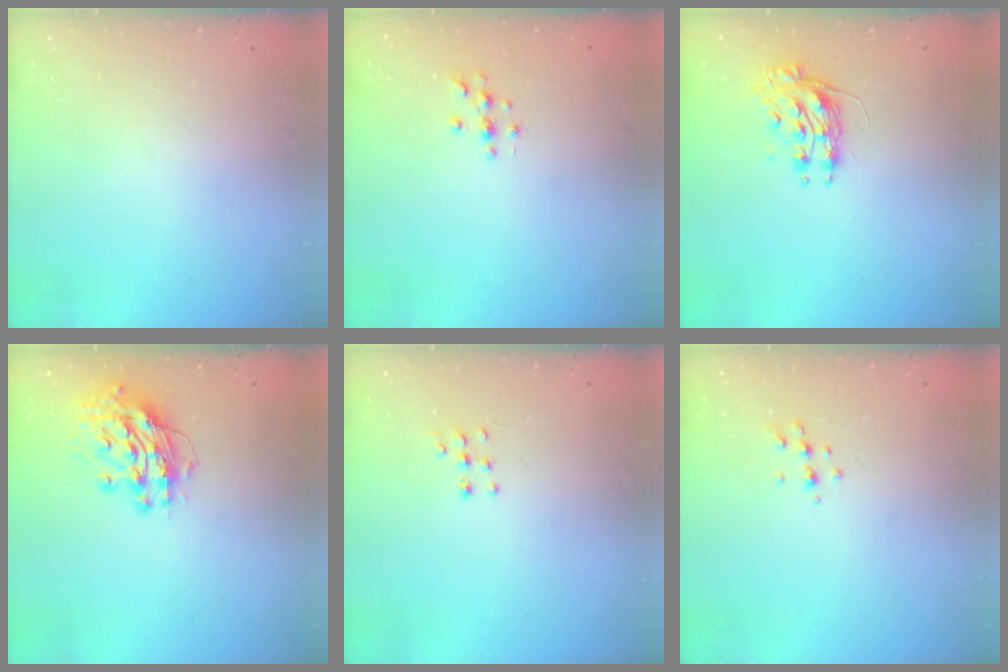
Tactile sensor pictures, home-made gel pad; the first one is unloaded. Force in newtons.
{"total": 3.7, "press": 3.7, "slide": 0.4}
{"total": 8.3, "press": 8.3, "slide": 0.2}
{"total": 12.9, "press": 12.8, "slide": 1.2}
{"total": 5.9, "press": 5.8, "slide": 0.7}
{"total": 4.9, "press": 4.8, "slide": 1.1}